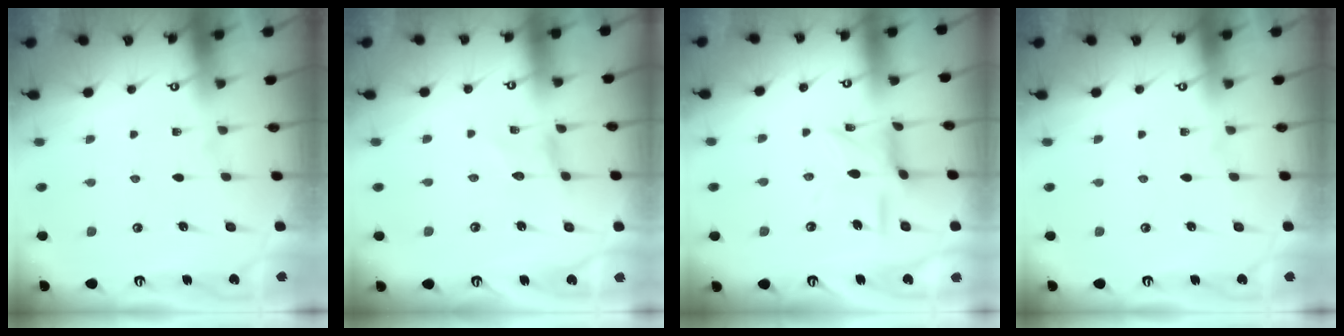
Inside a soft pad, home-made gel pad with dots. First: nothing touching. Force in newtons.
{"total": 0.0}
{"total": 8.8, "press": 8.7, "slide": 0.8}
{"total": 0.0}